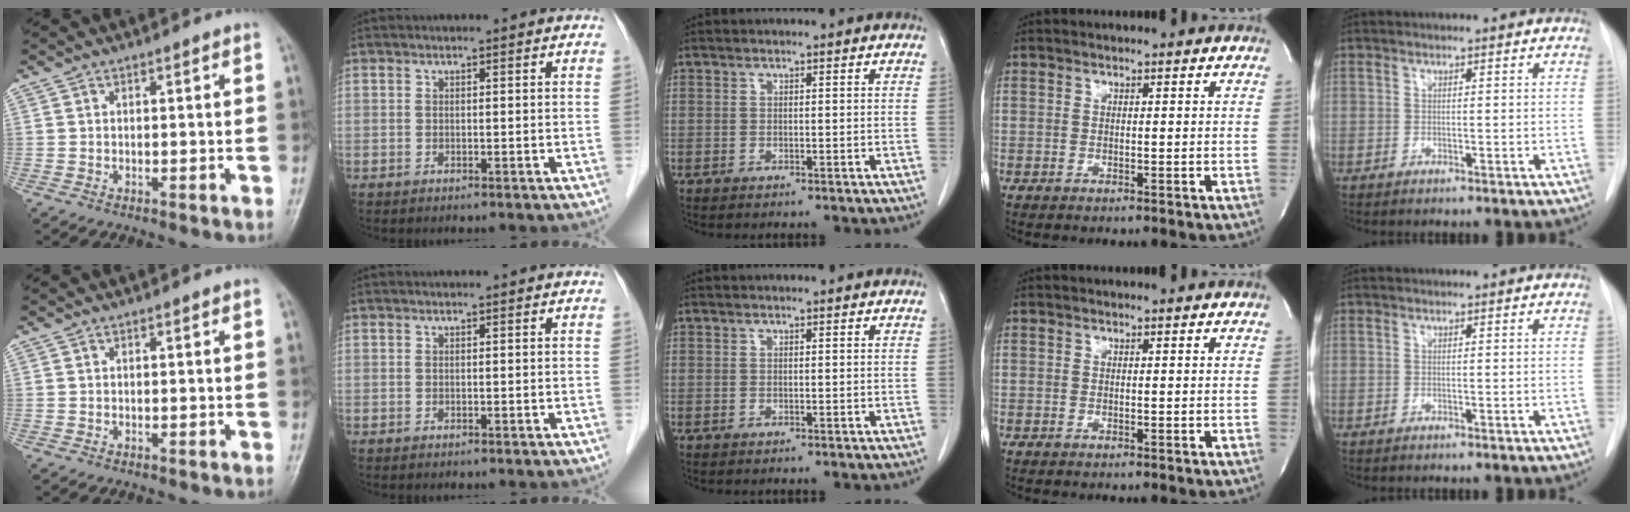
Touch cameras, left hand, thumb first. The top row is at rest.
{}